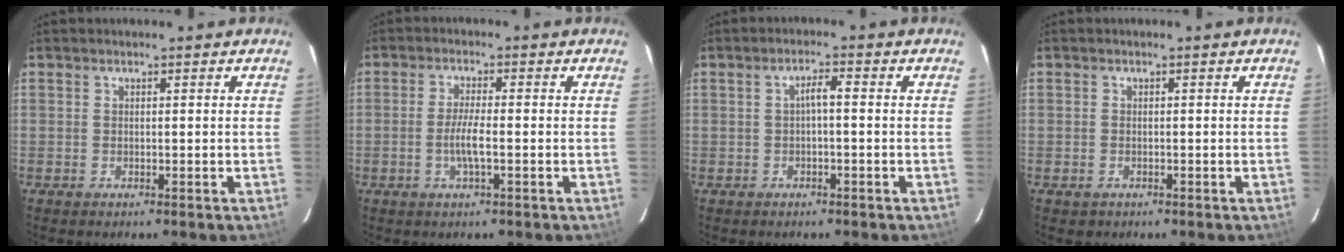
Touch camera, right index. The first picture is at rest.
{"total": 4.1, "force": [-1.2, 0.3, 3.9], "torque": [-0.075, -0.001, -0.024]}
{"total": 2.2, "force": [-0.4, 0.4, 2.1], "torque": [-0.041, 0.008, -0.005]}
{"total": 1.3, "force": [-0.6, 1.2, 0.3], "torque": [-0.004, 0.000, -0.007]}